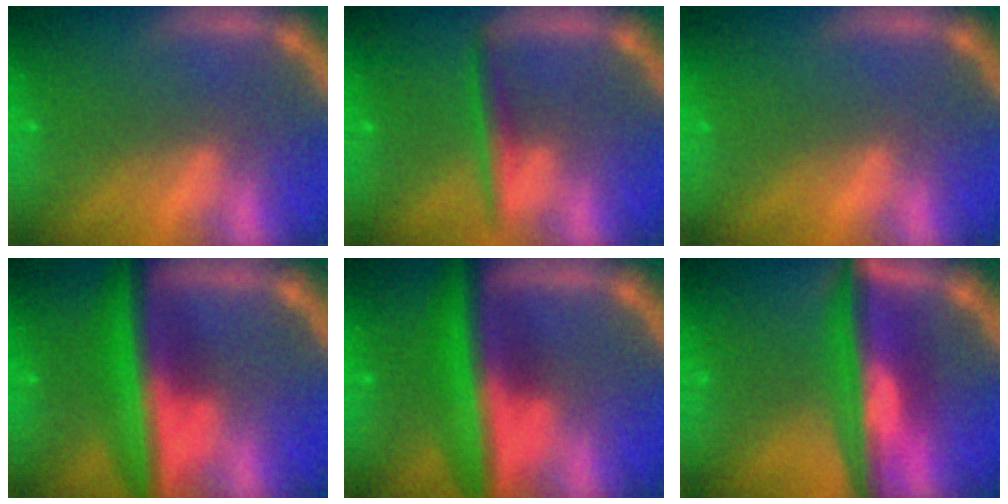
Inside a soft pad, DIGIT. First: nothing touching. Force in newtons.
{"total": 2.4}
{"total": 0.0}
{"total": 9.5}
{"total": 10.0}
{"total": 8.5}